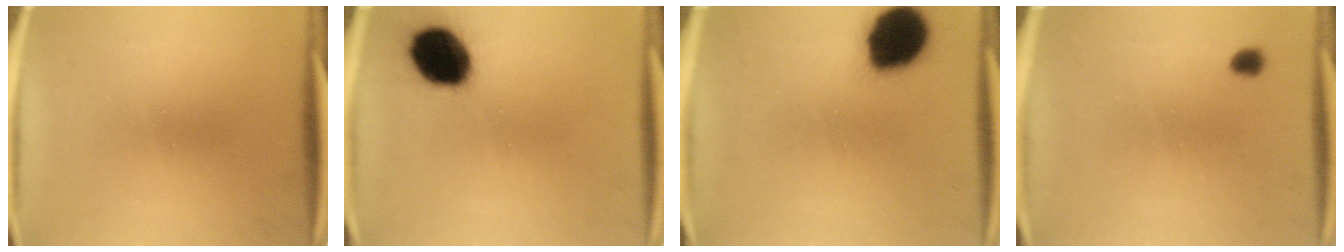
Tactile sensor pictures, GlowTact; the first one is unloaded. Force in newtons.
{"total": 15.4}
{"total": 16.2}
{"total": 1.8}